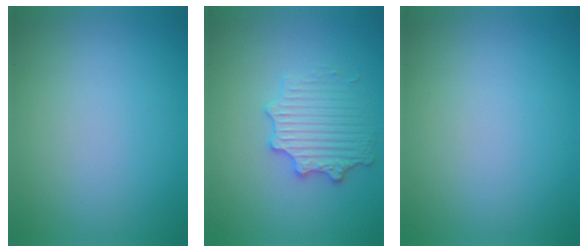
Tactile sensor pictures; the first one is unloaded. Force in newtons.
{"total": 3.1, "press": 3.0, "slide": 0.7}
{"total": 0.0}